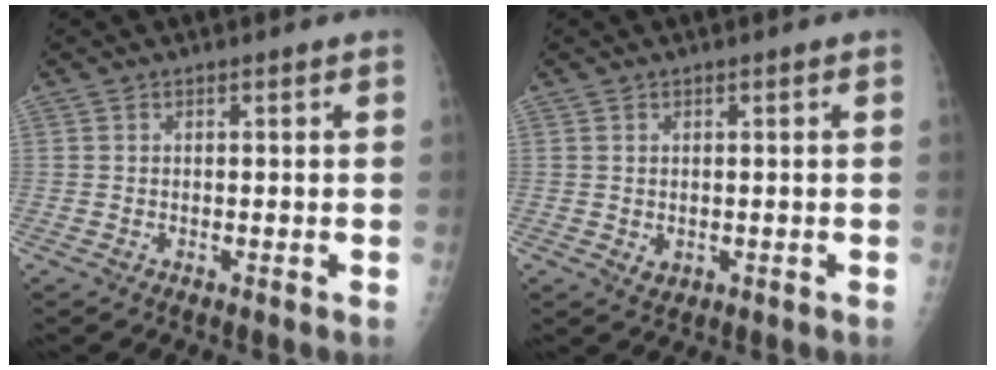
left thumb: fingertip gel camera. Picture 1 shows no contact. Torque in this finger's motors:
{"motor_torque": [-0.47, -0.13, 0.30, 0.03, 0.00]}